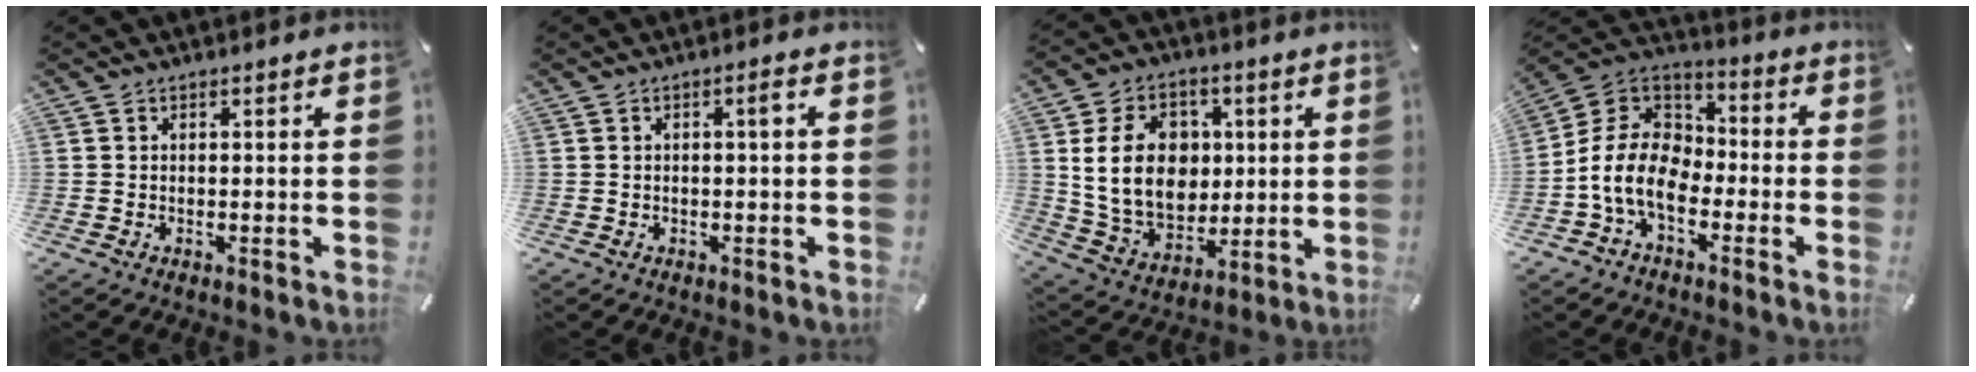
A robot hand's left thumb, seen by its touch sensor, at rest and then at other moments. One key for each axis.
{"total": 1.7, "fx": 0.1, "fy": 0.1, "fz": 1.7, "tx": -0.032, "ty": 0.004, "tz": -0.001}
{"total": 15.8, "fx": 2.4, "fy": 12.5, "fz": 9.3, "tx": -0.185, "ty": 0.008, "tz": 0.046}
{"total": 12.6, "fx": -6.5, "fy": 7.9, "fz": 7.3, "tx": -0.176, "ty": 0.019, "tz": -0.131}